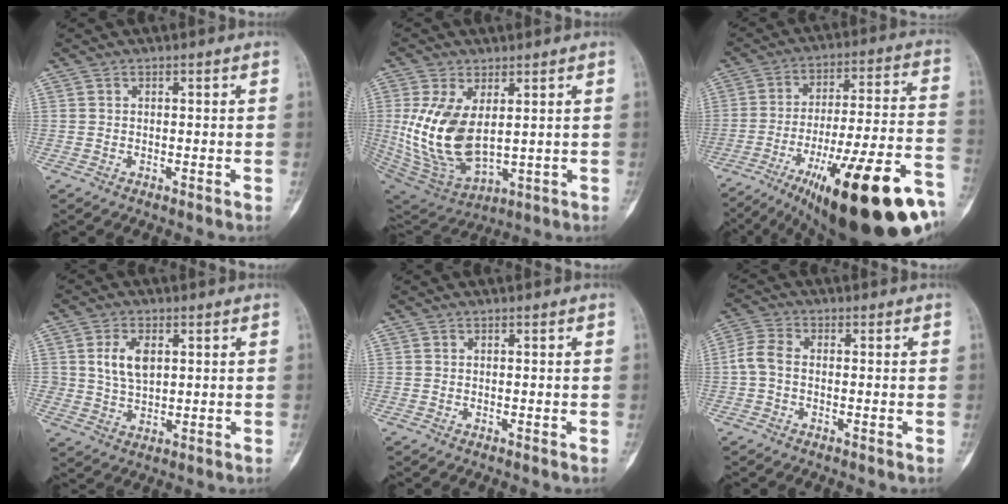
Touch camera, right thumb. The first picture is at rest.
{"total": 15.8, "force": [2.2, 8.8, 13.0], "torque": [-0.256, -0.019, 0.066]}
{"total": 30.0, "force": [-16.1, 6.6, 24.5], "torque": [-0.301, 0.049, -0.240]}
{"total": 6.4, "force": [1.7, 4.0, 4.6], "torque": [-0.076, -0.007, 0.037]}
{"total": 0.0}
{"total": 4.1, "force": [-0.6, 2.6, 3.1], "torque": [-0.073, 0.011, -0.022]}